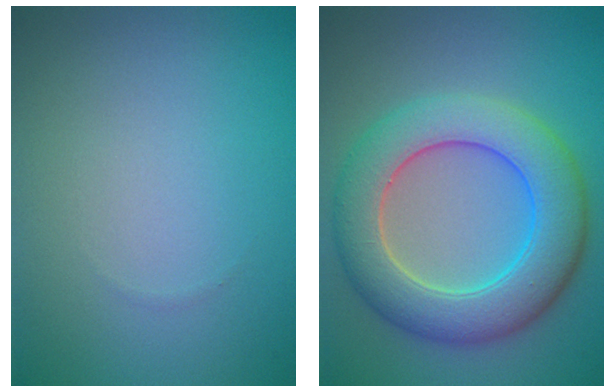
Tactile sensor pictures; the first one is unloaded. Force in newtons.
{"total": 8.0, "press": 8.0, "slide": 0.5}